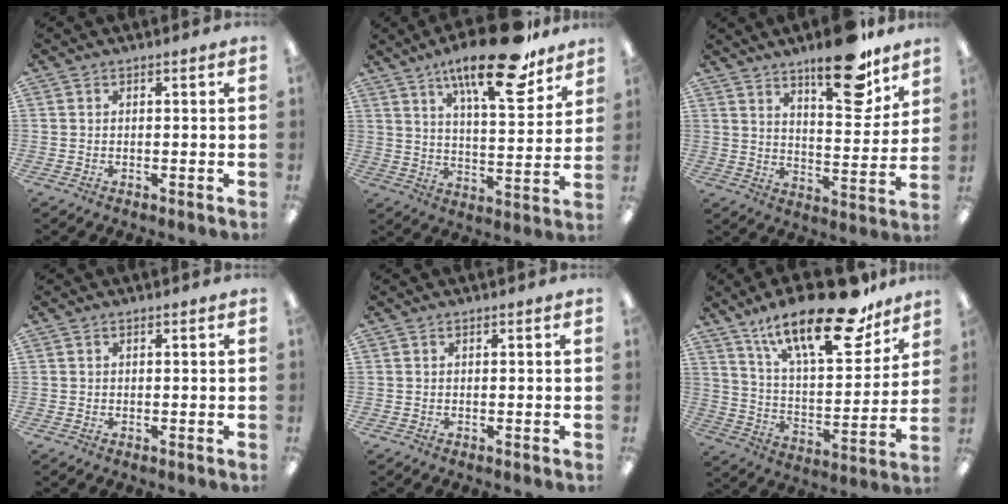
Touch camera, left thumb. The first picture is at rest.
{"total": 20.3, "force": [13.6, 6.1, 13.8], "torque": [-0.213, -0.074, 0.217]}
{"total": 17.0, "force": [12.4, 5.8, 10.1], "torque": [-0.129, -0.080, 0.202]}
{"total": 0.0}
{"total": 0.0}
{"total": 24.8, "force": [17.1, 8.6, 15.8], "torque": [-0.239, -0.103, 0.284]}